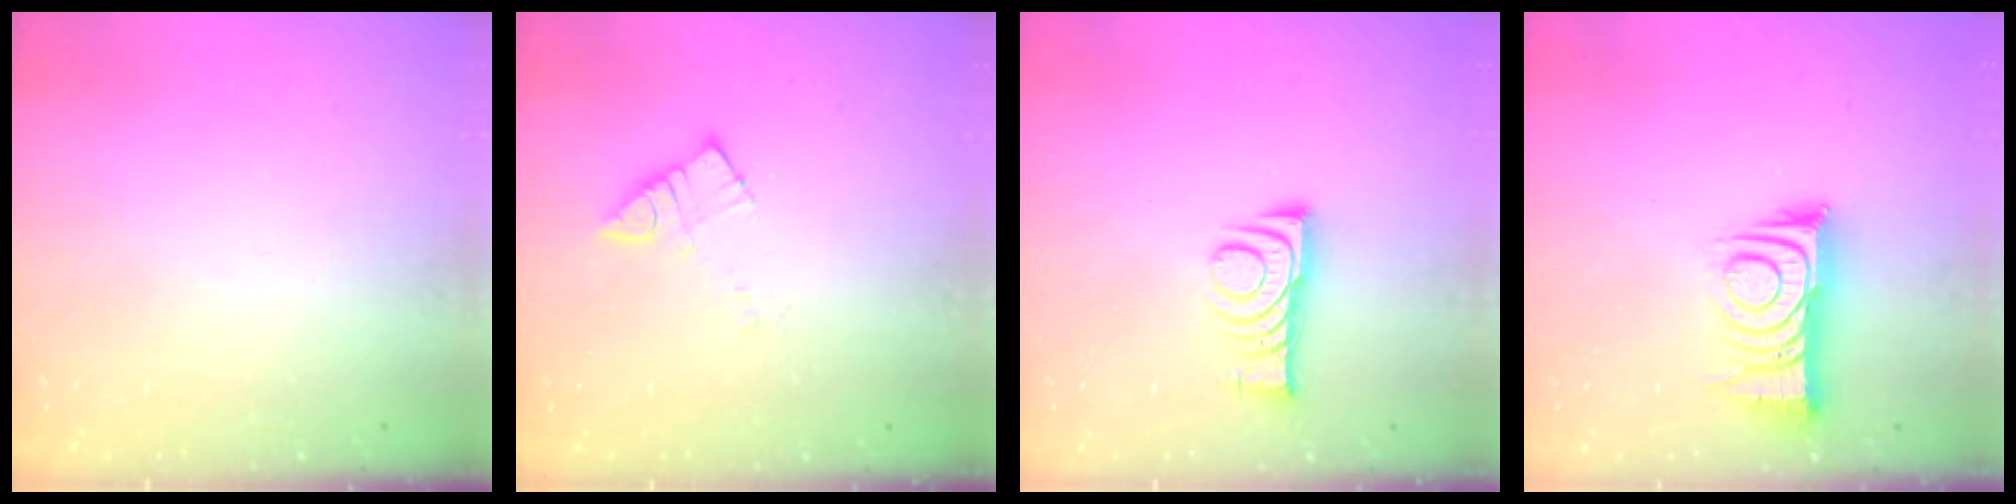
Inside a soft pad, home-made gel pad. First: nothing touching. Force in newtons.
{"total": 5.2, "press": 5.2, "slide": 0.3}
{"total": 8.9, "press": 8.9, "slide": 0.4}
{"total": 10.3, "press": 10.3, "slide": 0.9}